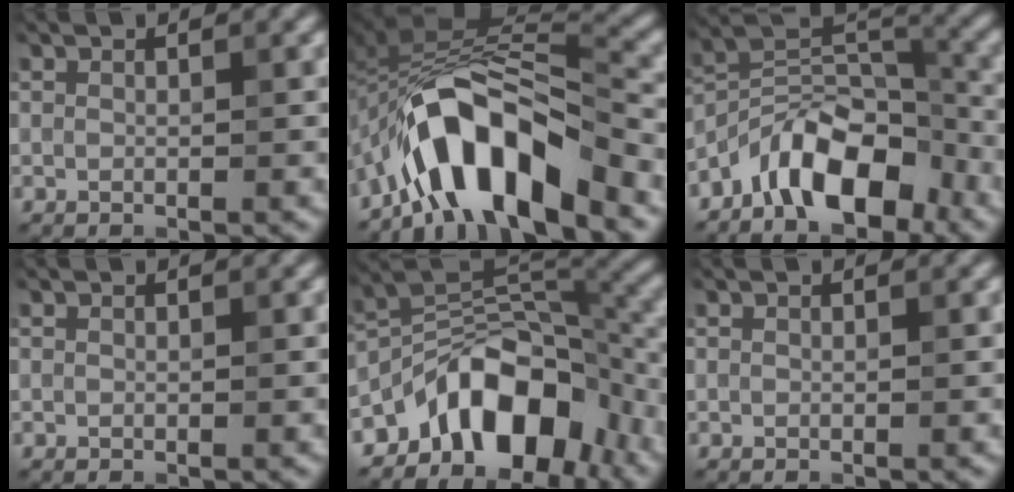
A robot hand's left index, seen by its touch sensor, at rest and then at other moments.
{"total": 9.3, "force": [-5.6, 3.3, 6.6], "torque": [-0.097, 0.016, -0.100]}
{"total": 8.1, "force": [-5.2, 3.5, 5.1], "torque": [-0.064, 0.012, -0.100]}
{"total": 0.0}
{"total": 9.9, "force": [-5.4, 5.2, 6.5], "torque": [-0.075, 0.010, -0.096]}
{"total": 0.0}